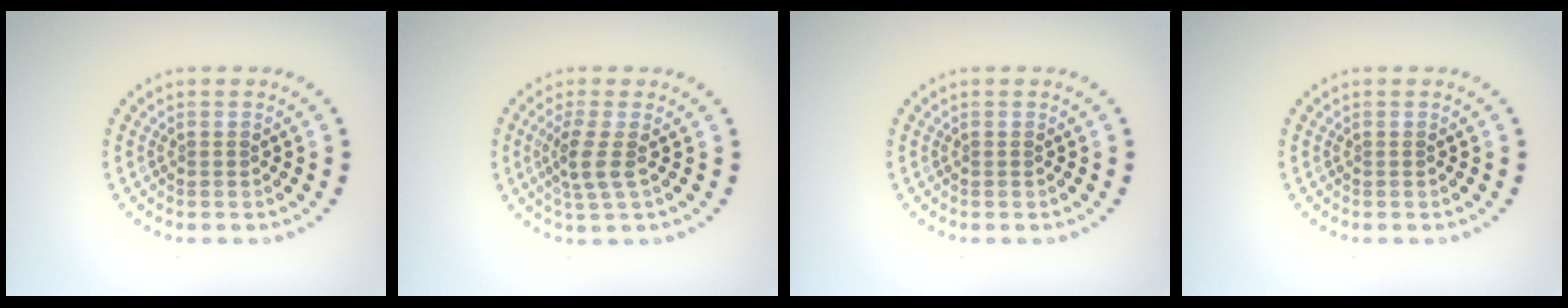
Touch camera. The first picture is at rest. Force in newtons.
{"total": 2.7, "press": 2.1, "slide": 1.7}
{"total": 0.0}
{"total": 0.0}